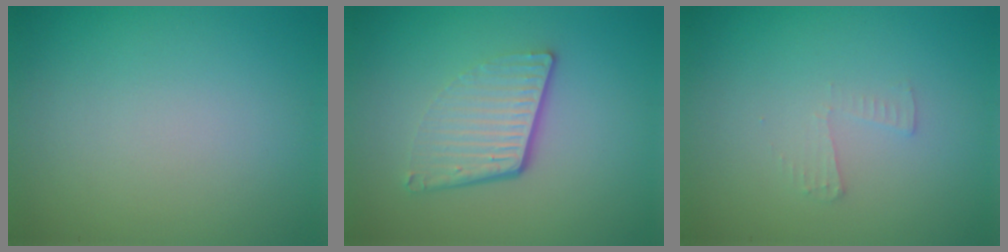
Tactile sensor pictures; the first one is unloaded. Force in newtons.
{"total": 4.4, "press": 2.8, "slide": 3.4}
{"total": 1.0, "press": 1.0, "slide": 0.0}